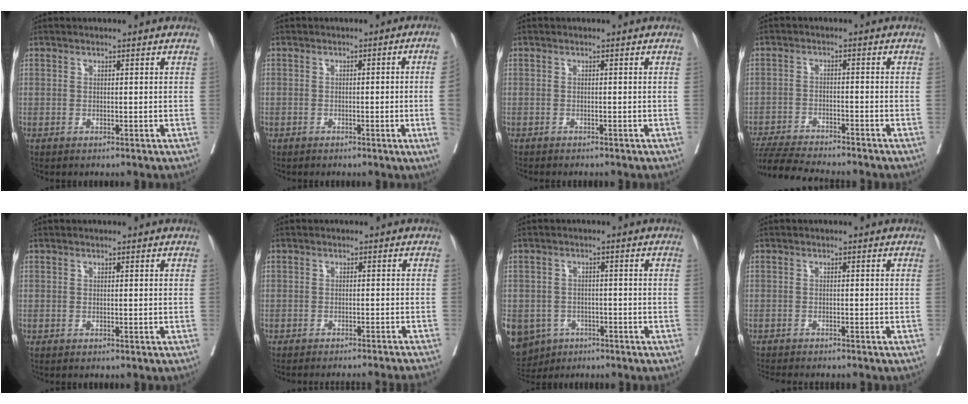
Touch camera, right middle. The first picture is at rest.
{"total": 5.1, "force": [-1.0, -1.3, 4.9], "torque": [-0.055, -0.004, -0.015]}
{"total": 3.1, "force": [-2.7, 0.6, 1.3], "torque": [-0.019, -0.005, -0.033]}
{"total": 11.0, "force": [-10.2, 0.7, 4.2], "torque": [-0.067, -0.012, -0.162]}
{"total": 0.0}
{"total": 12.2, "force": [-11.5, -1.2, 3.8], "torque": [-0.027, -0.021, -0.134]}
{"total": 11.9, "force": [-6.4, 9.4, 3.5], "torque": [-0.107, -0.004, -0.087]}
{"total": 7.3, "force": [-6.7, 1.1, 2.8], "torque": [-0.036, -0.007, -0.097]}